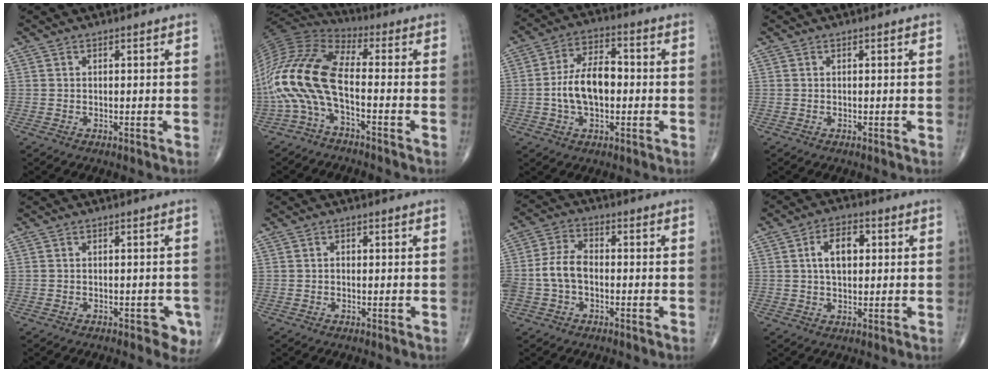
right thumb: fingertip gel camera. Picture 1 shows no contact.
{"total": 17.2, "force": [-4.2, 6.6, 15.3], "torque": [-0.345, 0.055, -0.090]}
{"total": 12.9, "force": [-1.0, 8.0, 10.0], "torque": [-0.159, 0.030, -0.022]}
{"total": 0.0}
{"total": 3.7, "force": [-1.7, 2.0, 2.6], "torque": [-0.013, 0.004, -0.021]}
{"total": 0.8, "force": [0.0, 0.6, 0.5], "torque": [-0.005, 0.004, -0.003]}
{"total": 7.7, "force": [-1.4, 5.1, 5.6], "torque": [-0.119, 0.025, -0.033]}
{"total": 7.4, "force": [1.4, 4.4, 5.7], "torque": [-0.084, 0.012, 0.020]}